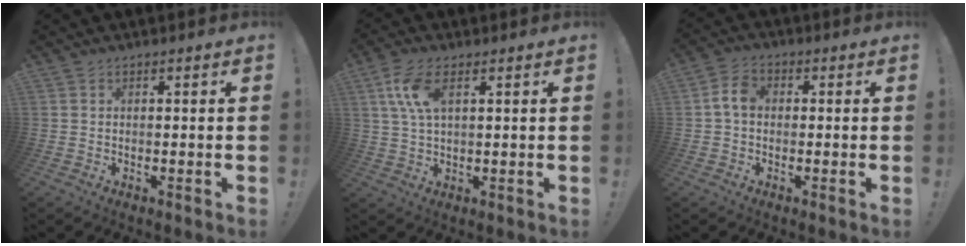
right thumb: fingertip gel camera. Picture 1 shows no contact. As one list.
[{"total": 8.3, "force": [3.1, 3.7, 6.7], "torque": [-0.137, -0.001, 0.054]}, {"total": 5.8, "force": [-0.1, 4.0, 4.2], "torque": [-0.084, 0.017, 0.002]}]